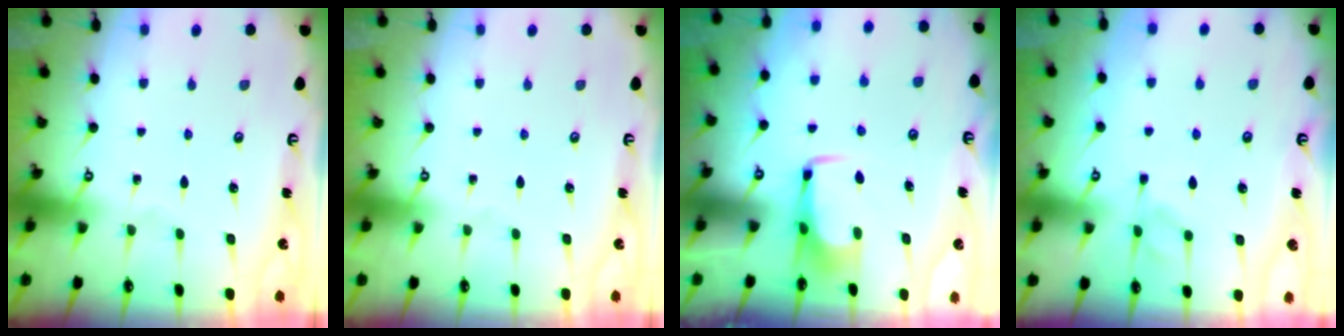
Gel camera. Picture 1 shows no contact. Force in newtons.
{"total": 0.0}
{"total": 2.9, "press": 2.9, "slide": 0.4}
{"total": 4.3, "press": 4.3, "slide": 0.7}